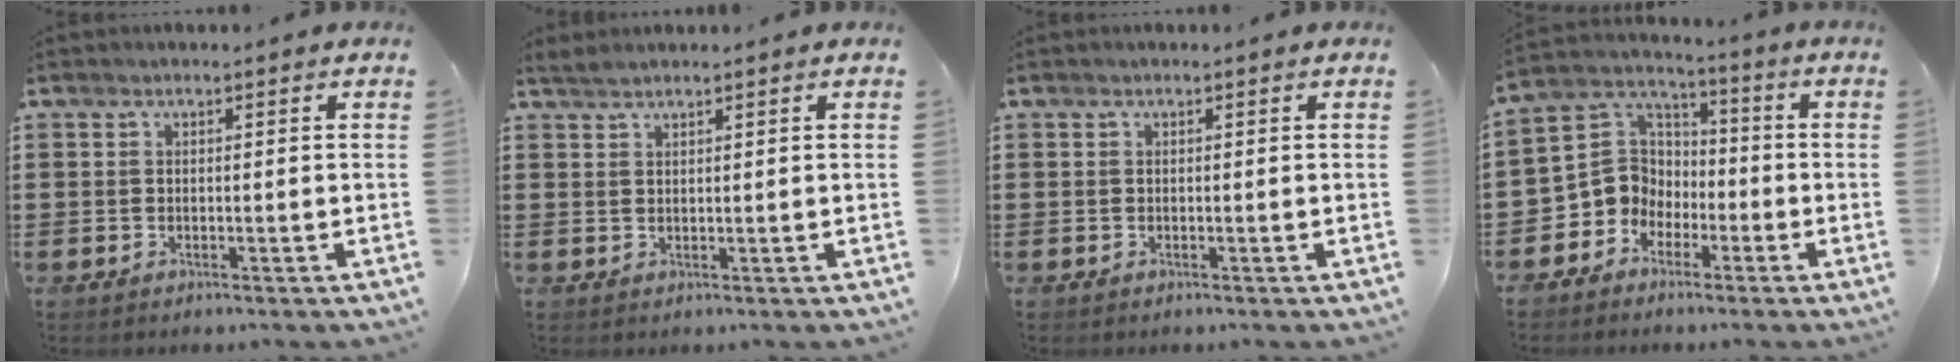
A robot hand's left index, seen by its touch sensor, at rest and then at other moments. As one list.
[{"total": 1.2, "force": [1.1, 0.1, 0.5], "torque": [-0.012, 0.000, 0.022]}, {"total": 0.0}, {"total": 7.7, "force": [-2.5, 7.0, 2.2], "torque": [-0.091, 0.005, -0.056]}]